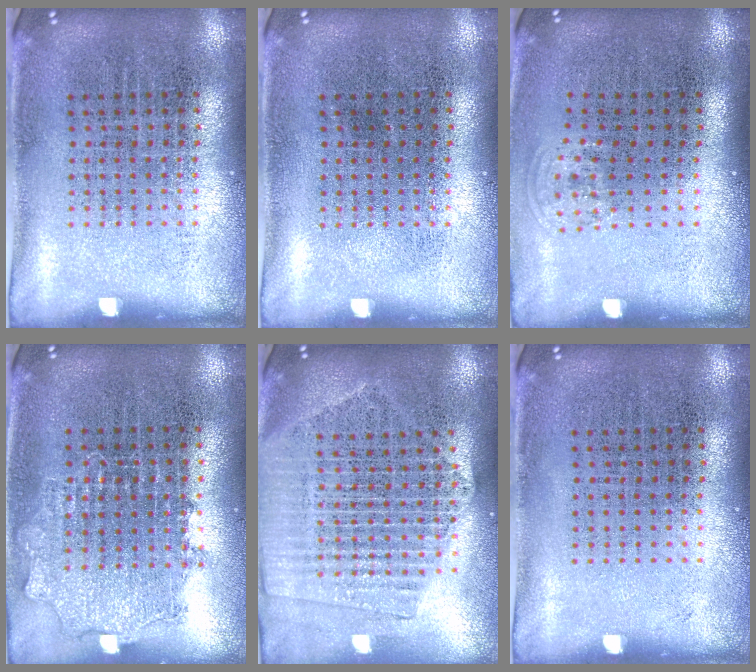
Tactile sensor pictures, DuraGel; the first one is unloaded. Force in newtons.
{"total": 0.0}
{"total": 0.8, "press": 0.6, "slide": 0.5}
{"total": 0.9, "press": 0.8, "slide": 0.2}
{"total": 2.1, "press": 1.9, "slide": 0.9}
{"total": 0.0}